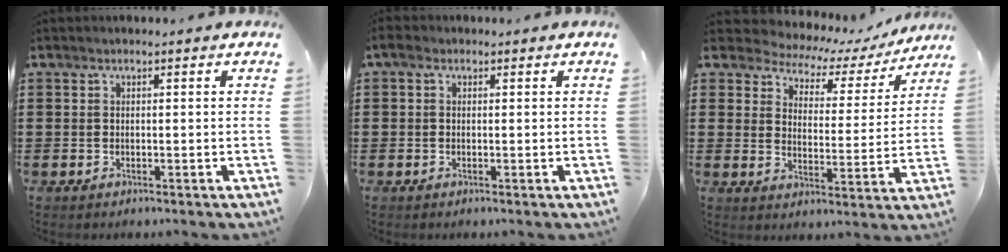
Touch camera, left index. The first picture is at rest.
{"total": 1.2, "force": [-0.2, 0.9, 0.8], "torque": [-0.017, 0.005, -0.006]}
{"total": 3.9, "force": [3.5, 1.6, 0.7], "torque": [-0.040, -0.025, 0.053]}